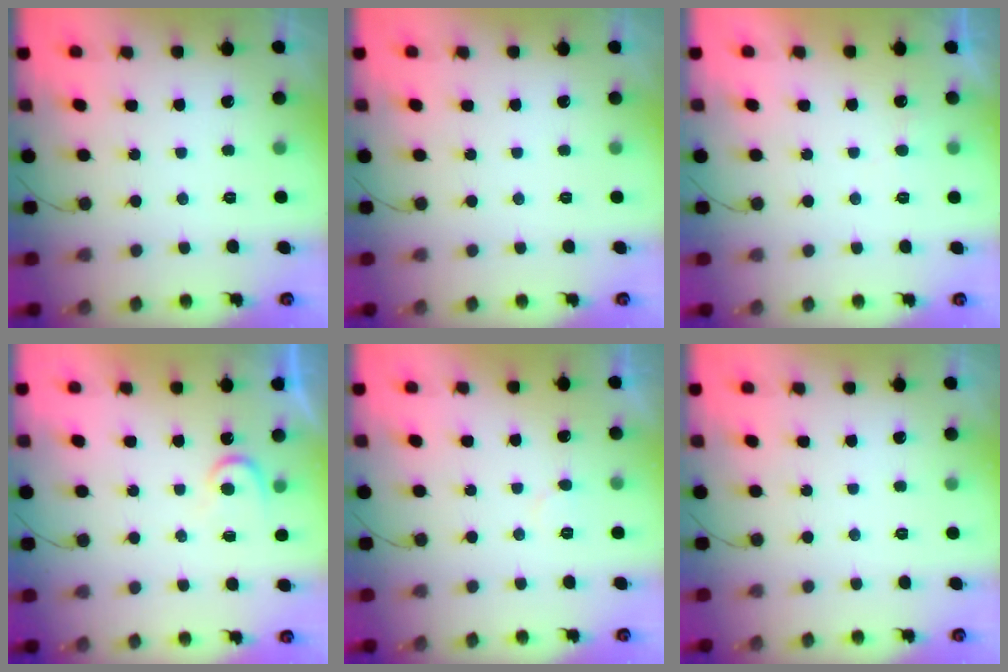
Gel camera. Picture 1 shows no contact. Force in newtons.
{"total": 0.0}
{"total": 4.0, "press": 4.0, "slide": 0.2}
{"total": 5.4, "press": 5.4, "slide": 0.5}
{"total": 3.1, "press": 3.1, "slide": 0.2}
{"total": 0.0}